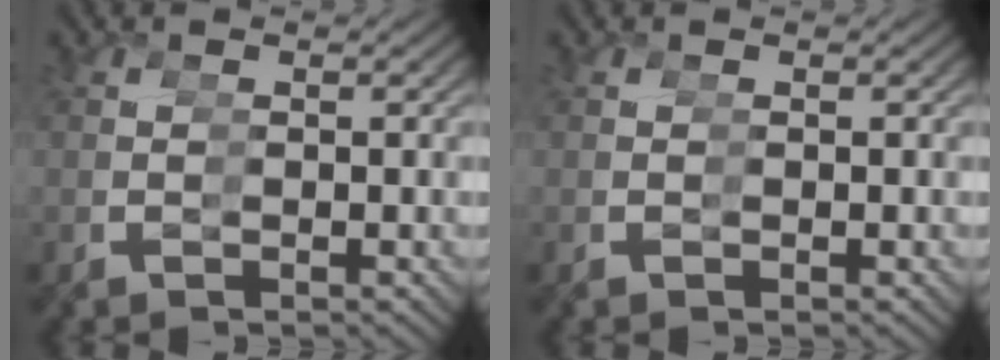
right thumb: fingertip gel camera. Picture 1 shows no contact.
{"total": 0.0}